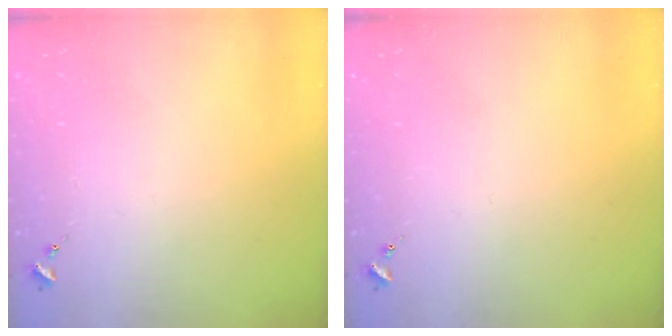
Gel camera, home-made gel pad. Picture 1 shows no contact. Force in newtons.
{"total": 0.0}